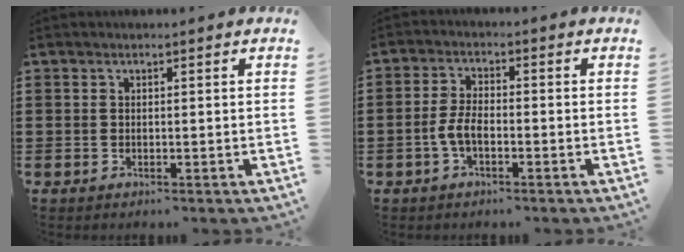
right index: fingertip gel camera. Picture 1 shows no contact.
{"total": 3.9, "force": [-1.5, 1.5, 3.3], "torque": [-0.080, -0.004, -0.033]}